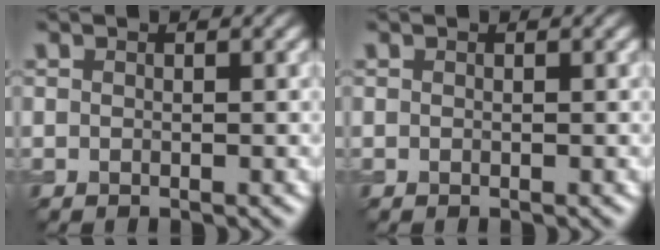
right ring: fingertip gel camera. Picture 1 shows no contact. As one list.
[{"total": 0.0}]